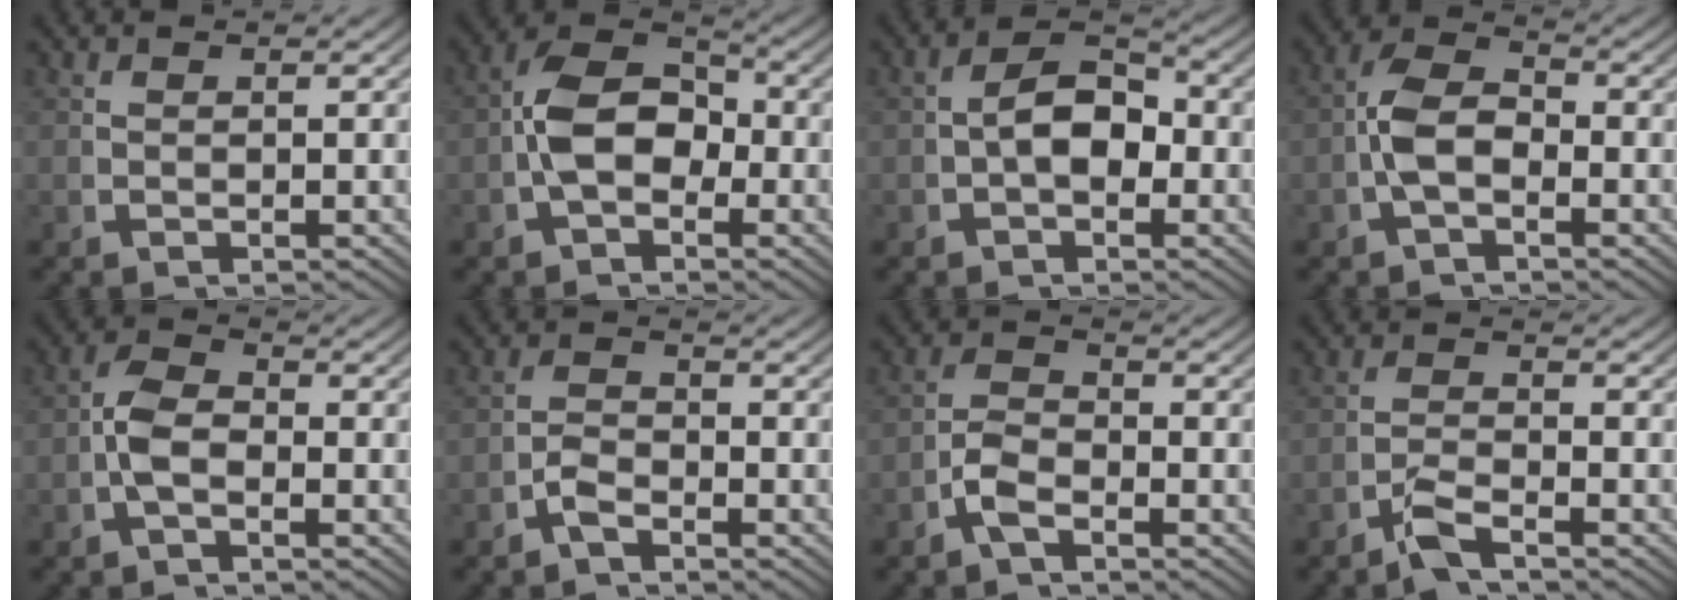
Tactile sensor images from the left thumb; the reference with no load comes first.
{"total": 8.3, "force": [-0.7, 5.9, 5.8], "torque": [-0.106, -0.017, -0.008]}
{"total": 5.5, "force": [-0.4, 3.5, 4.2], "torque": [-0.066, -0.008, -0.004]}
{"total": 5.4, "force": [-0.6, 3.5, 4.1], "torque": [-0.083, -0.013, -0.011]}
{"total": 3.9, "force": [-0.5, 2.5, 3.0], "torque": [-0.060, -0.008, -0.009]}
{"total": 1.8, "force": [-1.3, 0.9, 0.9], "torque": [-0.018, -0.004, -0.028]}
{"total": 2.8, "force": [-1.3, 1.7, 1.8], "torque": [-0.037, -0.005, -0.028]}
{"total": 2.4, "force": [-1.8, 0.7, 1.4], "torque": [-0.031, 0.001, -0.039]}